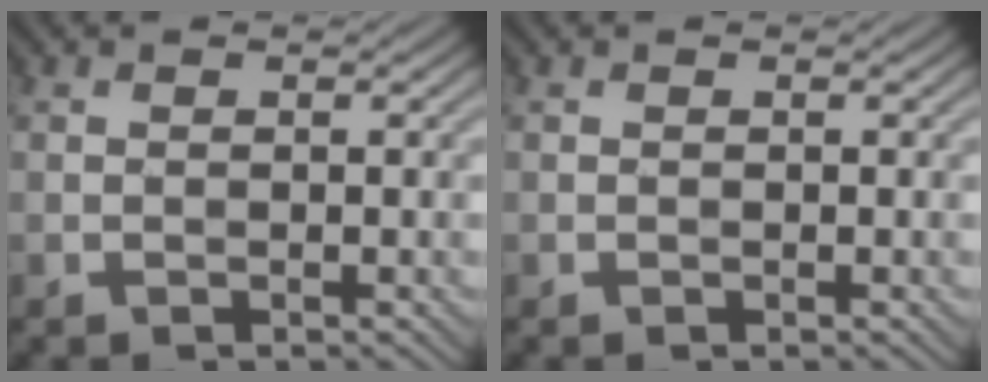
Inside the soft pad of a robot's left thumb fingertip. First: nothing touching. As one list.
[{"total": 0.0}]